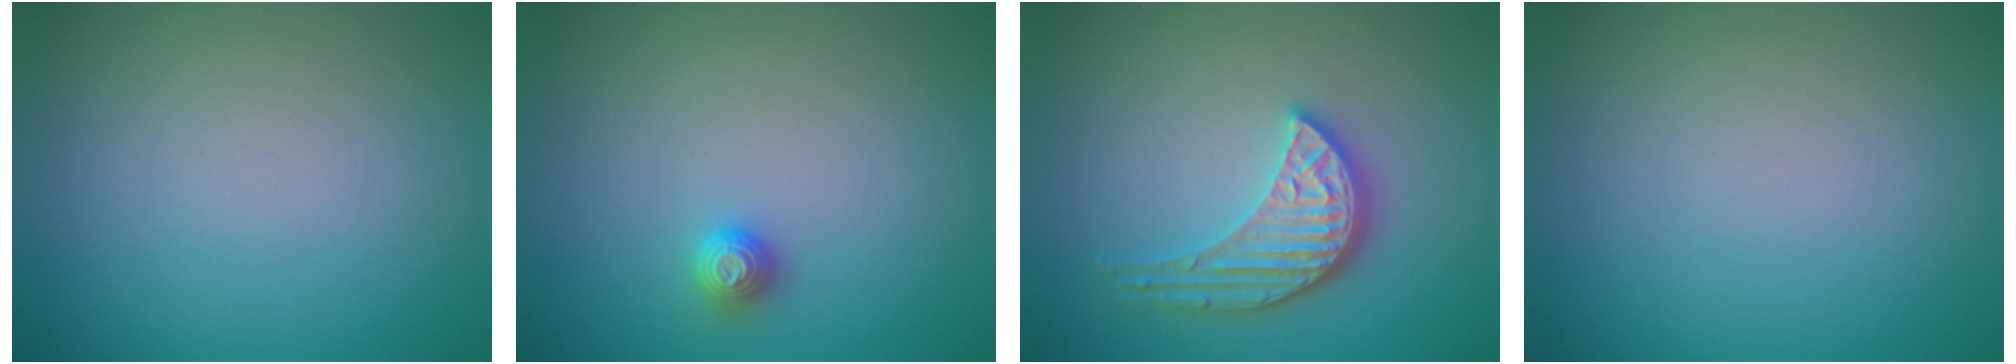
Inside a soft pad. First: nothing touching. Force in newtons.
{"total": 1.0, "press": 1.0, "slide": 0.3}
{"total": 4.1, "press": 3.5, "slide": 2.2}
{"total": 0.0}